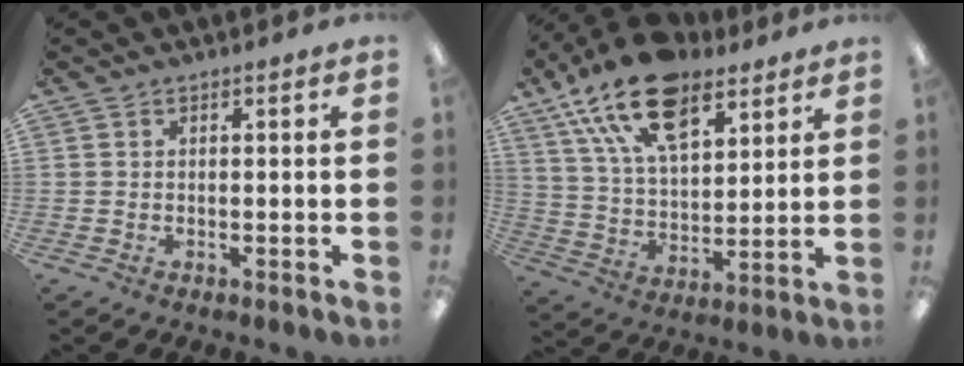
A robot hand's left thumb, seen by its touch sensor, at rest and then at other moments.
{"total": 20.0, "force": [12.5, 10.3, 11.7], "torque": [-0.213, -0.048, 0.223]}